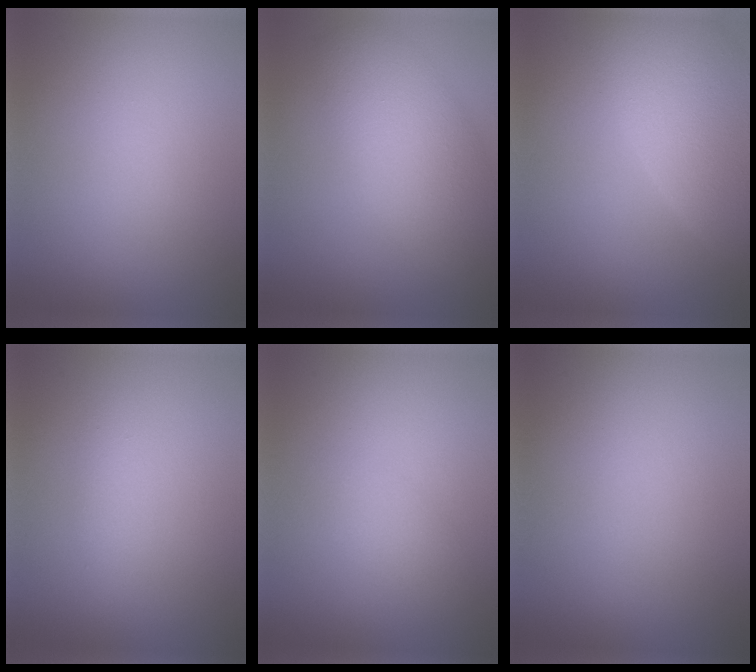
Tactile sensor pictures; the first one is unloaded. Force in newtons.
{"total": 6.1, "press": 6.1, "slide": 0.4}
{"total": 8.6, "press": 8.5, "slide": 0.8}
{"total": 1.4, "press": 1.4, "slide": 0.1}
{"total": 1.5, "press": 1.5, "slide": 0.0}
{"total": 0.0}